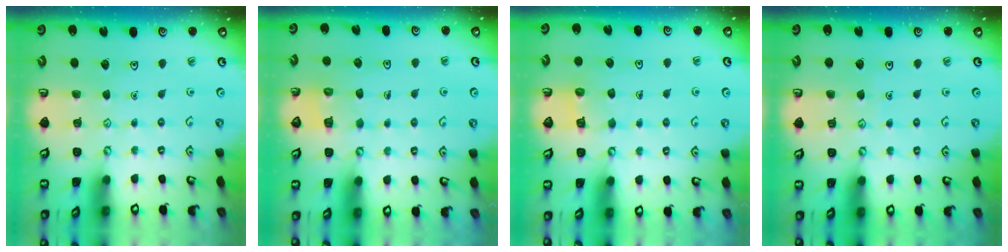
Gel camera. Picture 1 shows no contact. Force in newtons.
{"total": 3.9, "press": 3.9, "slide": 0.4}
{"total": 4.5, "press": 4.5, "slide": 0.5}
{"total": 2.6, "press": 2.5, "slide": 0.3}